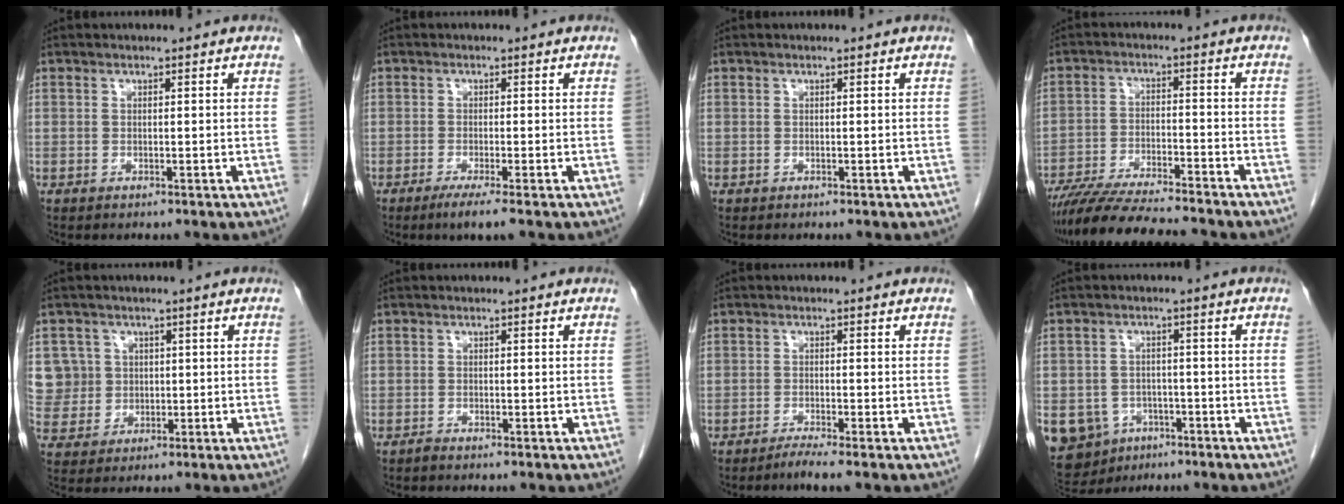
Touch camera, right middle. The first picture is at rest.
{"total": 3.1, "force": [-1.9, -0.4, 2.4], "torque": [-0.048, -0.014, -0.035]}
{"total": 0.0}
{"total": 14.2, "force": [-12.5, 1.1, 6.5], "torque": [-0.102, -0.017, -0.197]}
{"total": 7.4, "force": [1.9, 7.1, 0.2], "torque": [-0.006, 0.030, 0.049]}
{"total": 0.6, "force": [-0.6, 0.1, 0.2], "torque": [-0.011, -0.002, -0.012]}
{"total": 2.0, "force": [-1.7, -0.2, 1.1], "torque": [-0.032, -0.007, -0.031]}
{"total": 10.1, "force": [-4.8, 8.4, 2.8], "torque": [-0.077, 0.008, -0.065]}